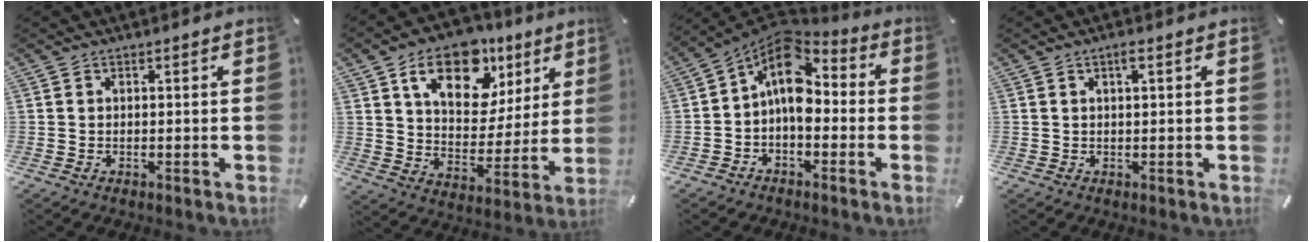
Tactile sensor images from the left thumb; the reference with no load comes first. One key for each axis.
{"total": 17.5, "fx": 10.5, "fy": 10.6, "fz": 9.1, "tx": -0.147, "ty": -0.049, "tz": 0.184}
{"total": 10.6, "fx": 0.4, "fy": 7.1, "fz": 7.9, "tx": -0.148, "ty": -0.013, "tz": 0.001}
{"total": 1.7, "fx": 0.6, "fy": 0.3, "fz": 1.5, "tx": -0.033, "ty": 0.003, "tz": 0.010}